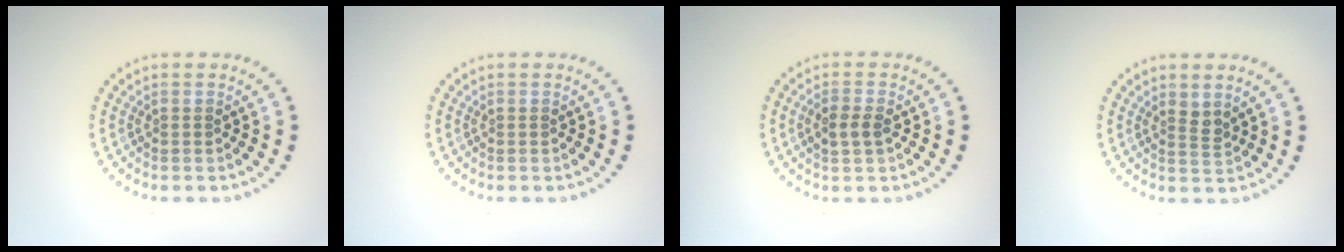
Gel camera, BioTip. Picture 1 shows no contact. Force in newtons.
{"total": 0.0}
{"total": 1.7, "press": 1.7, "slide": 0.3}
{"total": 1.2, "press": 0.9, "slide": 0.8}